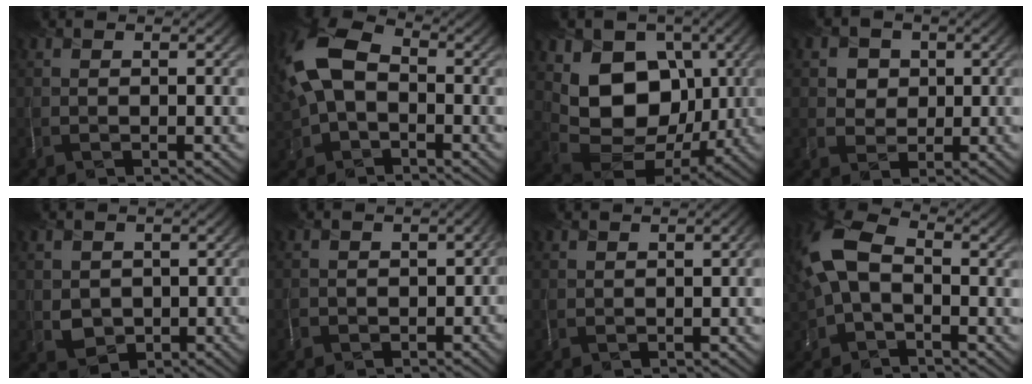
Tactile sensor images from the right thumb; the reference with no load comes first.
{"total": 10.7, "force": [0.6, 7.2, 7.9], "torque": [-0.201, 0.006, 0.002]}
{"total": 11.4, "force": [2.6, 9.2, 6.3], "torque": [-0.121, -0.026, 0.044]}
{"total": 3.6, "force": [1.3, 3.3, 0.6], "torque": [-0.025, -0.013, 0.032]}
{"total": 3.4, "force": [-0.1, 3.3, 0.7], "torque": [-0.026, -0.015, 0.003]}
{"total": 1.9, "force": [-1.4, 1.3, 0.0], "torque": [0.007, -0.011, -0.021]}
{"total": 0.9, "force": [0.0, 0.2, 0.8], "torque": [-0.007, 0.001, -0.002]}
{"total": 8.1, "force": [0.3, 5.2, 6.2], "torque": [-0.162, 0.008, -0.002]}